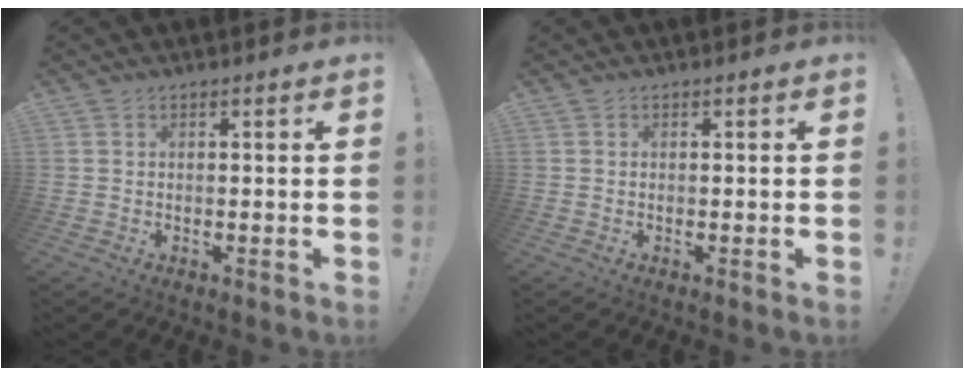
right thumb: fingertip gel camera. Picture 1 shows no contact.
{"total": 0.0}